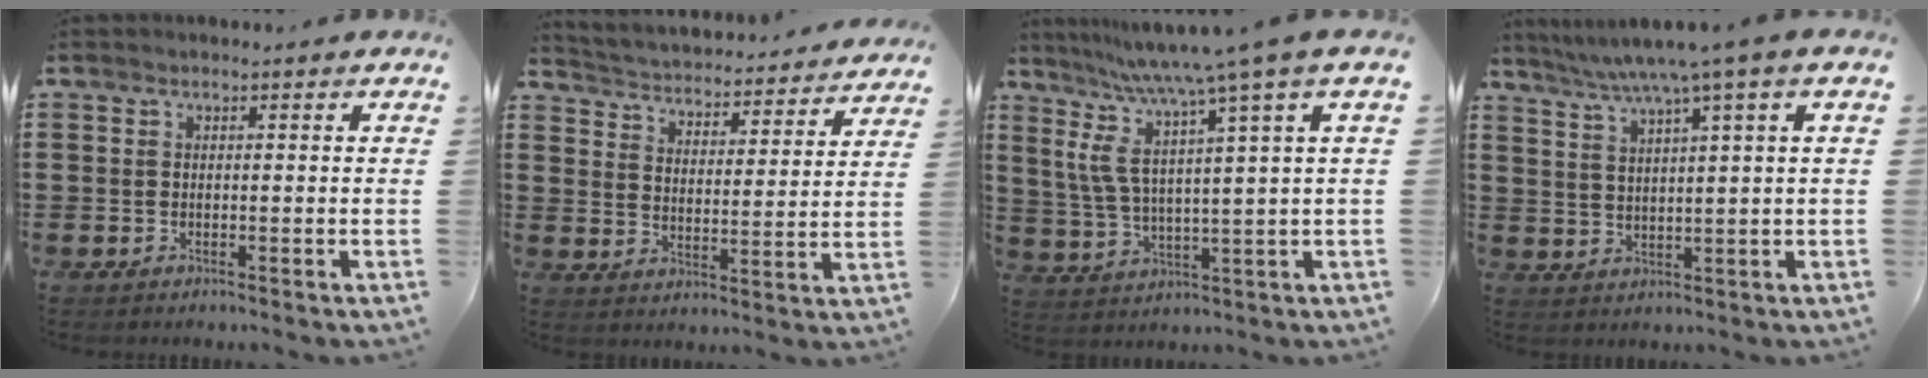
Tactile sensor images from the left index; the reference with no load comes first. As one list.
[{"total": 3.2, "force": [3.1, -0.2, -0.2], "torque": [-0.019, -0.035, 0.045]}, {"total": 9.3, "force": [6.3, -0.7, 6.8], "torque": [-0.167, -0.044, 0.094]}, {"total": 5.6, "force": [3.8, -0.7, 4.1], "torque": [-0.091, -0.017, 0.058]}]